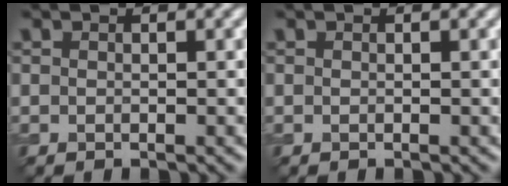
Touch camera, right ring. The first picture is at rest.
{"total": 0.0}